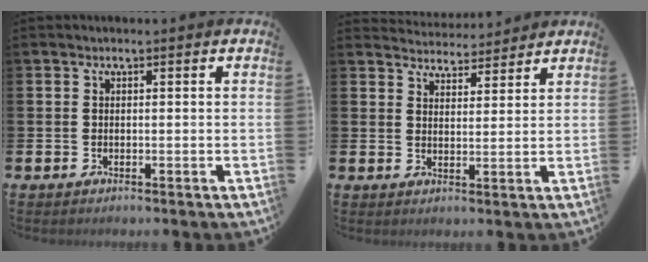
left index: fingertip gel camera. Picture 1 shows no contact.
{"total": 4.0, "force": [3.9, 0.6, -0.4], "torque": [-0.002, -0.026, 0.071]}